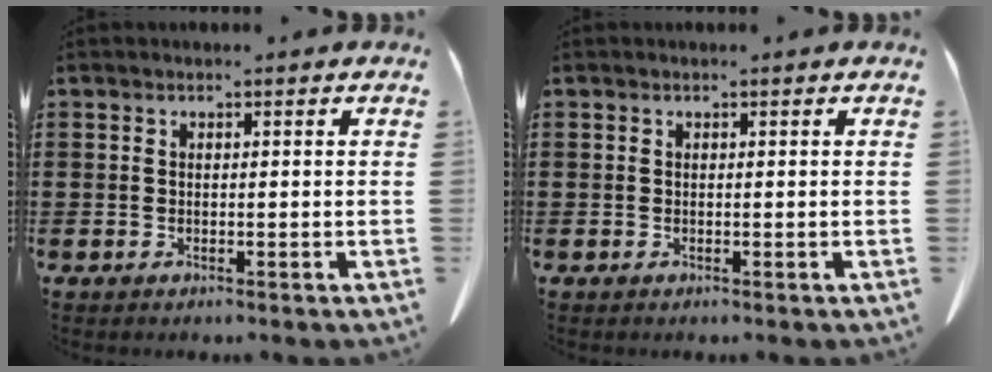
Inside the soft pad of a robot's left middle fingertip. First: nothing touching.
{"total": 0.0}